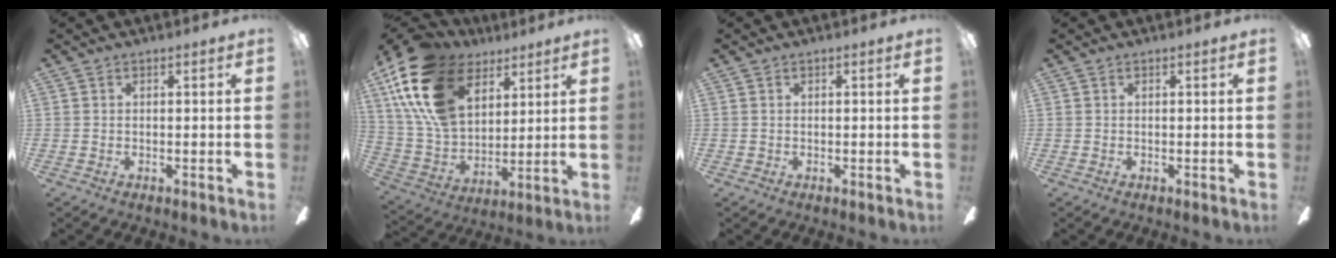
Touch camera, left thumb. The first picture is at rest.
{"total": 22.2, "force": [11.4, 13.7, 13.3], "torque": [-0.301, -0.038, 0.208]}
{"total": 0.0}
{"total": 0.0}